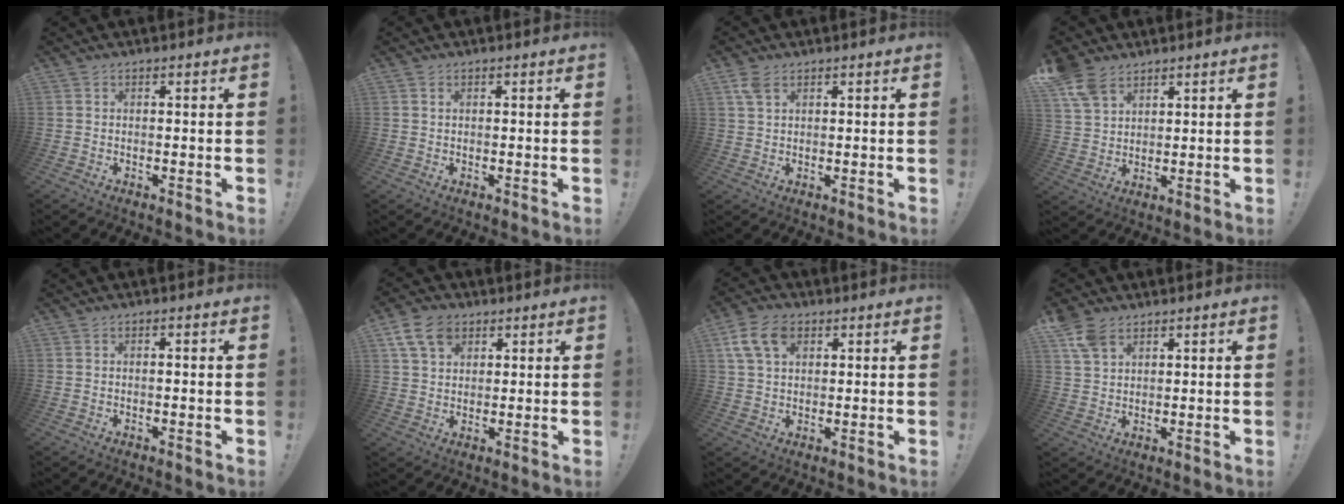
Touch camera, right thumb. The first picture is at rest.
{"total": 0.6, "force": [0.2, 0.4, 0.4], "torque": [-0.008, 0.002, 0.005]}
{"total": 4.1, "force": [2.4, 2.2, 2.6], "torque": [-0.053, -0.004, 0.047]}
{"total": 8.5, "force": [5.9, 5.0, 3.5], "torque": [-0.070, -0.026, 0.119]}
{"total": 0.6, "force": [-0.4, -0.2, 0.4], "torque": [-0.011, 0.000, -0.008]}
{"total": 9.7, "force": [4.9, 6.8, 4.9], "torque": [-0.091, -0.008, 0.099]}
{"total": 10.1, "force": [4.0, 6.6, 6.5], "torque": [-0.125, 0.003, 0.080]}
{"total": 7.1, "force": [4.4, 4.3, 3.5], "torque": [-0.063, -0.012, 0.087]}